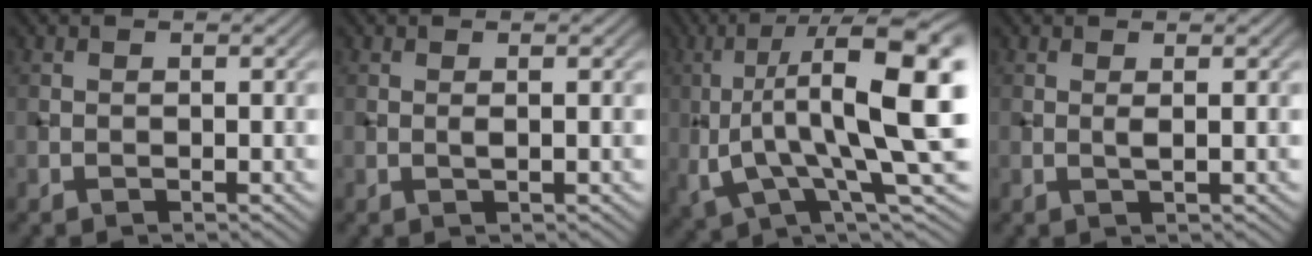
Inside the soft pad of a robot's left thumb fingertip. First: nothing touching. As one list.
[{"total": 0.8, "force": [0.2, 0.0, 0.8], "torque": [-0.018, 0.001, 0.002]}, {"total": 15.8, "force": [0.7, 4.6, 15.1], "torque": [-0.267, 0.008, 0.010]}, {"total": 1.1, "force": [0.3, 0.0, 1.0], "torque": [-0.026, 0.002, 0.004]}]